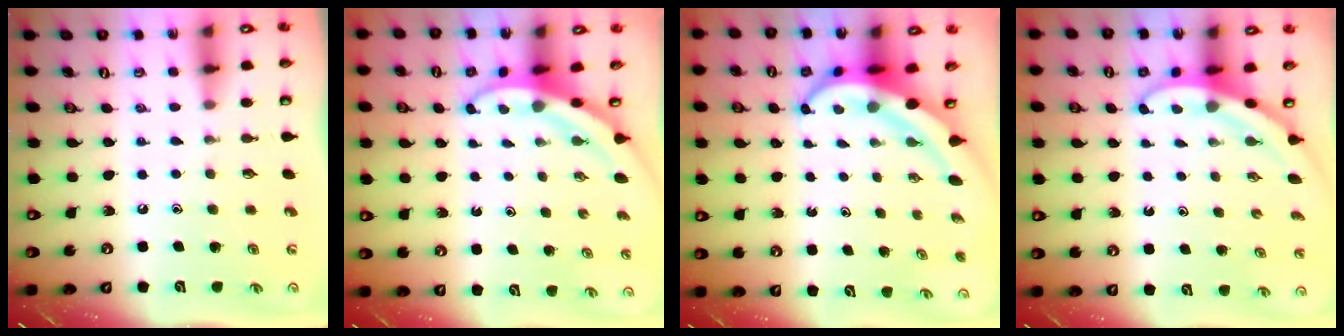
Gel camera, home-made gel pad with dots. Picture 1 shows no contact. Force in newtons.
{"total": 3.8, "press": 3.8, "slide": 0.5}
{"total": 7.3, "press": 7.1, "slide": 1.5}
{"total": 3.2, "press": 3.2, "slide": 0.1}